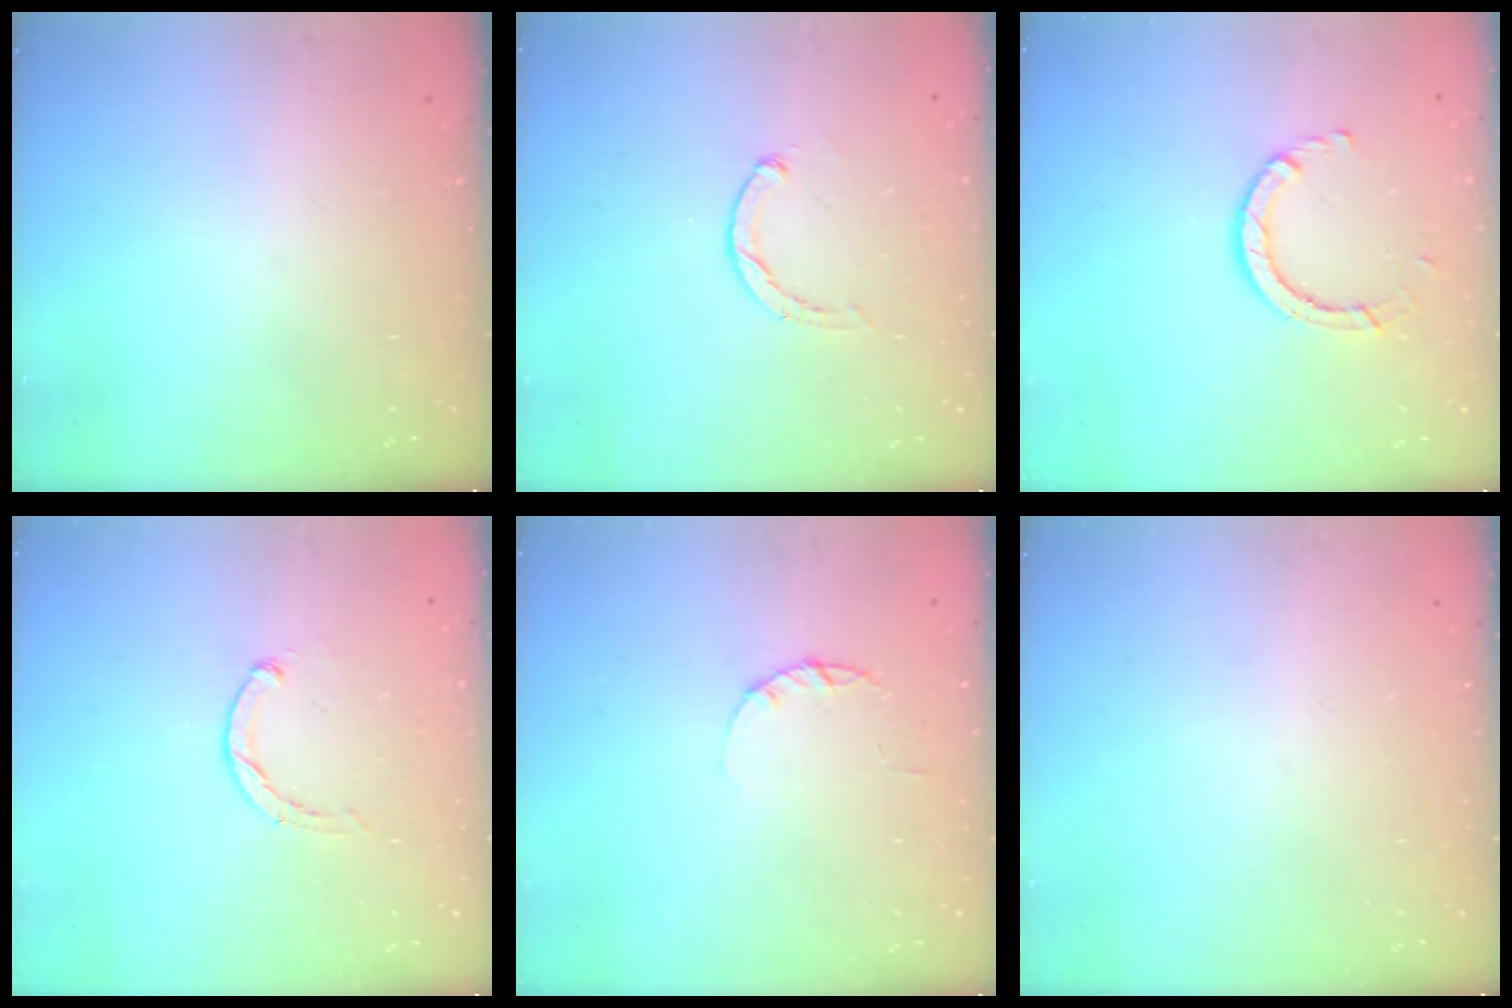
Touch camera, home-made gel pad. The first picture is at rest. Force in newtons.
{"total": 0.6, "press": 0.6, "slide": 0.2}
{"total": 5.1, "press": 5.1, "slide": 0.3}
{"total": 0.6, "press": 0.6, "slide": 0.2}
{"total": 2.2, "press": 2.2, "slide": 0.4}
{"total": 0.0}